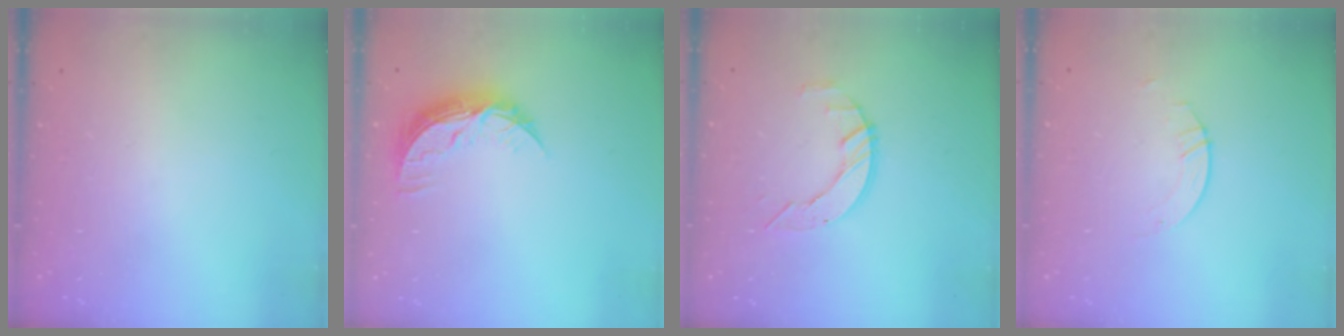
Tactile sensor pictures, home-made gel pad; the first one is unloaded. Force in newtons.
{"total": 9.0, "press": 9.0, "slide": 0.5}
{"total": 5.7, "press": 5.7, "slide": 0.6}
{"total": 1.1, "press": 1.1, "slide": 0.1}